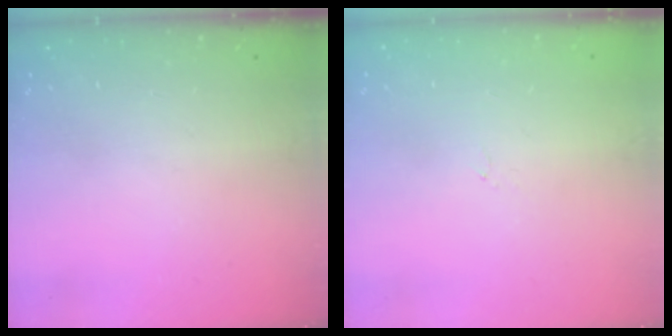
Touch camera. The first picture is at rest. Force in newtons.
{"total": 0.0}